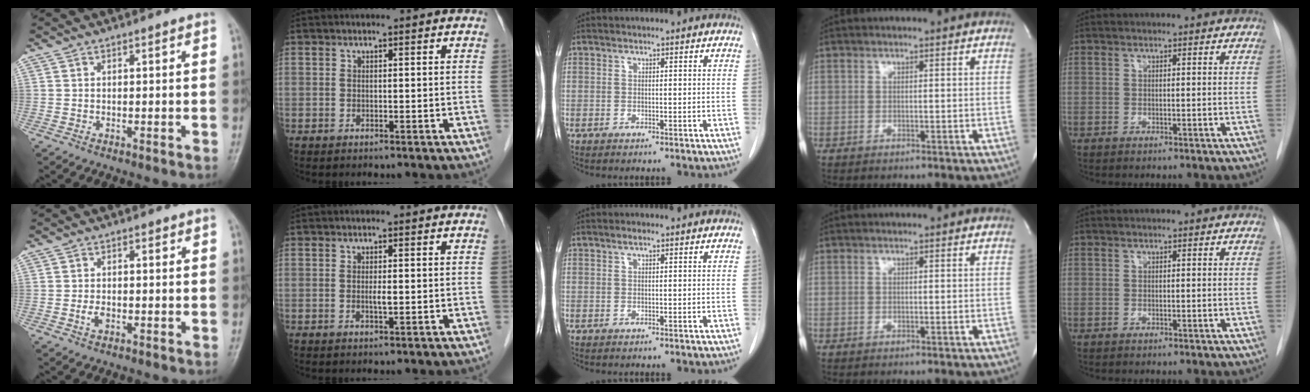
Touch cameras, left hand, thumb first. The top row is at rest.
{"thumb": {"total": 2.2, "force": [-0.6, 1.4, 1.6], "torque": [-0.025, 0.002, -0.014]}, "index": {"total": 1.2, "force": [-0.1, 0.2, 1.2], "torque": [-0.023, -0.001, -0.001]}, "middle": {"total": 0.8, "force": [0.5, 0.1, 0.5], "torque": [-0.013, 0.002, 0.010]}}